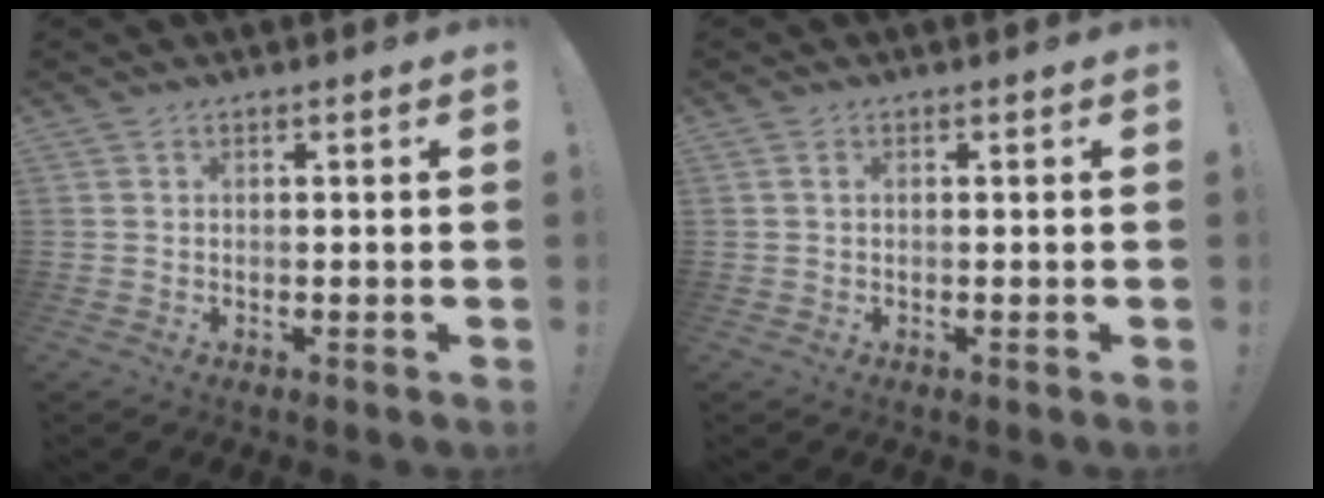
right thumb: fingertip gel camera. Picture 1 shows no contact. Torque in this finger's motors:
{"motor_torque": [0.22, 0.16, -0.01, -0.04, -0.07]}